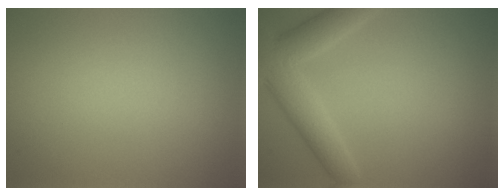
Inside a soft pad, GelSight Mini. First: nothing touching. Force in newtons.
{"total": 5.4, "press": 5.4, "slide": 0.2}